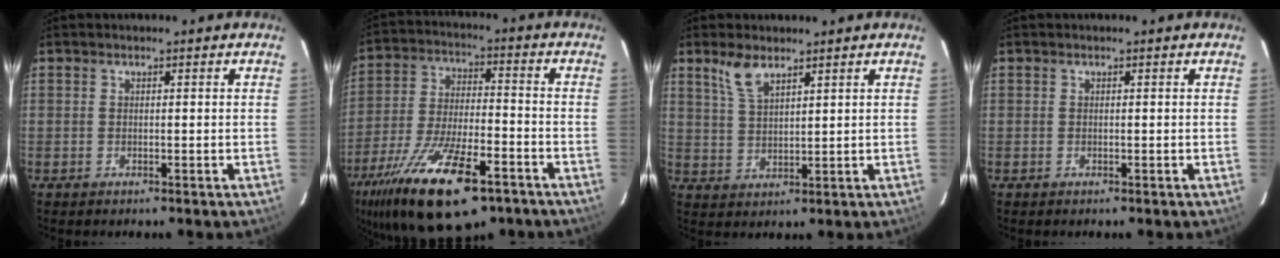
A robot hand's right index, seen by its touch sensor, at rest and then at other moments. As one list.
[{"total": 22.4, "force": [-13.8, 8.1, 15.6], "torque": [-0.305, -0.046, -0.229]}, {"total": 5.2, "force": [3.7, 1.8, 3.1], "torque": [-0.063, 0.002, 0.080]}, {"total": 0.0}]